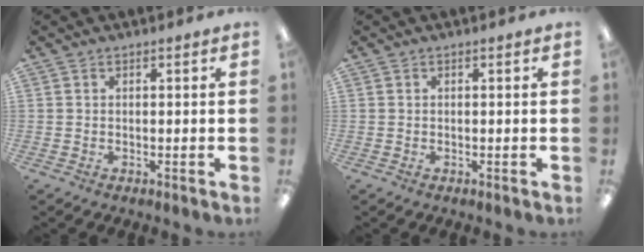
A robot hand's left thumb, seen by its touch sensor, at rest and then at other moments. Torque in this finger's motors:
{"motor_torque": [0.01, 0.01, 0.10, -0.07, 0.00]}